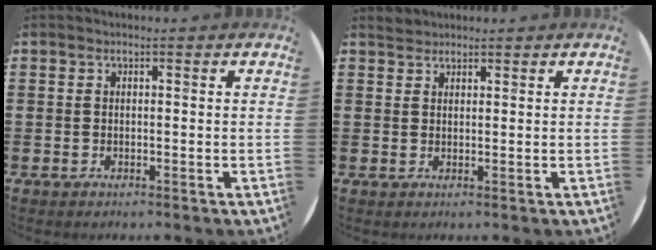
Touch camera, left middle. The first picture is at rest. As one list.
[{"total": 1.2, "force": [1.1, 0.3, -0.1], "torque": [0.007, -0.001, 0.022]}]